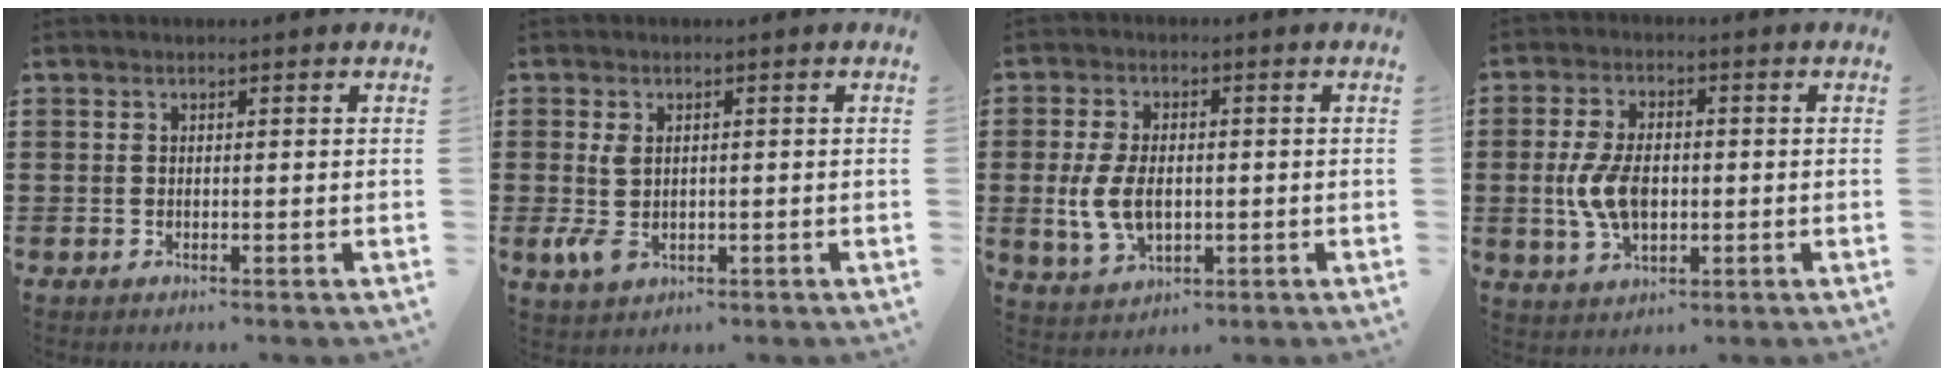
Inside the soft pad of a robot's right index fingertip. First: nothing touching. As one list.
[{"total": 4.1, "force": [-0.2, 2.4, 3.3], "torque": [-0.091, -0.007, -0.009]}, {"total": 6.8, "force": [-0.6, 4.2, 5.3], "torque": [-0.125, 0.000, -0.016]}, {"total": 7.6, "force": [-0.5, 4.2, 6.3], "torque": [-0.152, -0.004, -0.015]}]